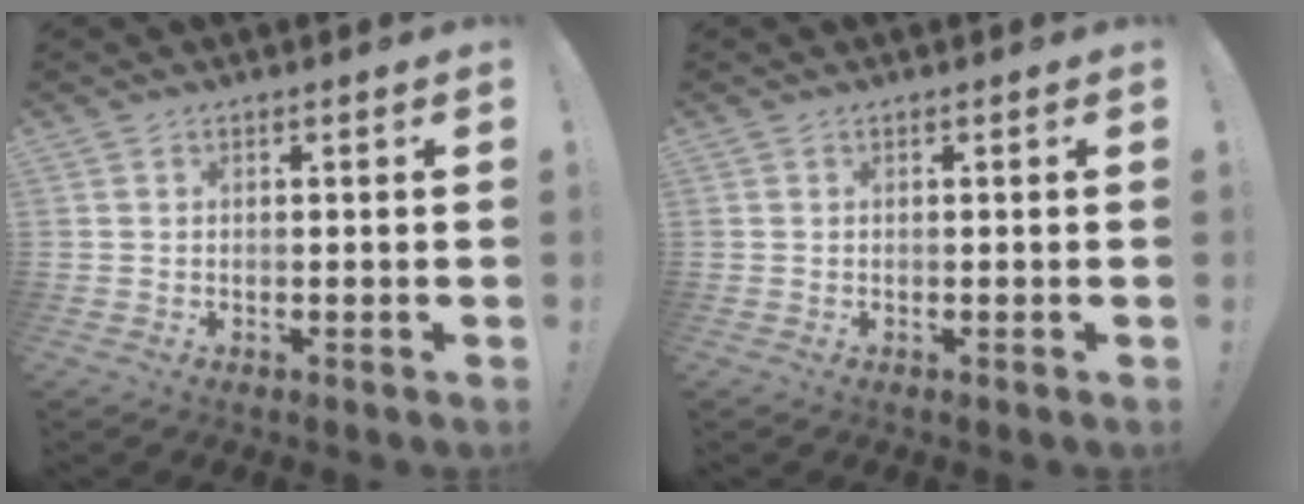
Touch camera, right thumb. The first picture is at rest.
{"total": 0.0}